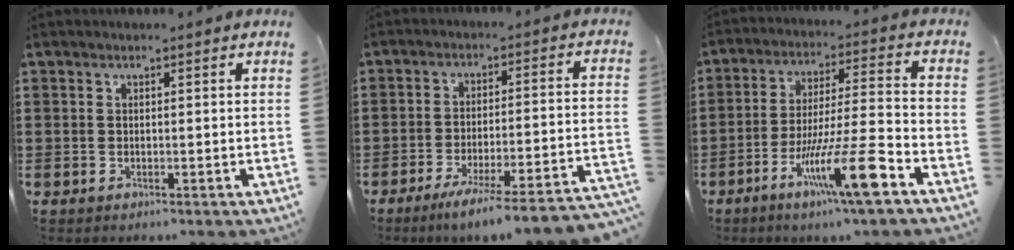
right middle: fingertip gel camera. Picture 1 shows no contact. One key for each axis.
{"total": 6.8, "fx": -5.7, "fy": -0.7, "fz": 3.7, "tx": -0.052, "ty": -0.013, "tz": -0.107}
{"total": 13.5, "fx": -7.4, "fy": 1.1, "fz": 11.2, "tx": -0.202, "ty": 0.005, "tz": -0.131}